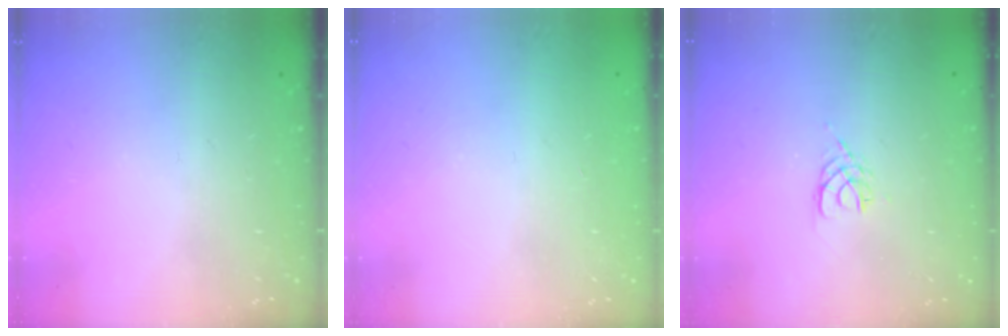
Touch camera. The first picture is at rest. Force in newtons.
{"total": 1.0, "press": 0.9, "slide": 0.2}
{"total": 2.4, "press": 2.3, "slide": 0.4}